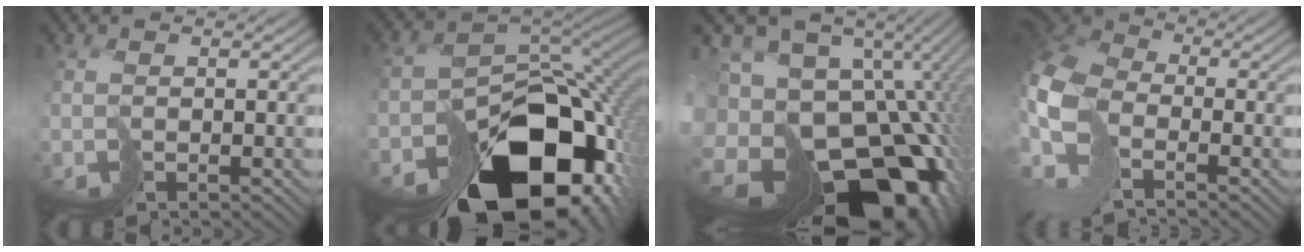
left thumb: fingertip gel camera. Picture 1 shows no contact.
{"total": 17.8, "force": [-10.2, 11.0, 9.4], "torque": [-0.144, -0.055, -0.128]}
{"total": 20.6, "force": [-8.7, 13.8, 12.5], "torque": [-0.231, -0.038, -0.090]}
{"total": 10.3, "force": [-3.3, 6.8, 7.0], "torque": [-0.187, -0.005, -0.072]}